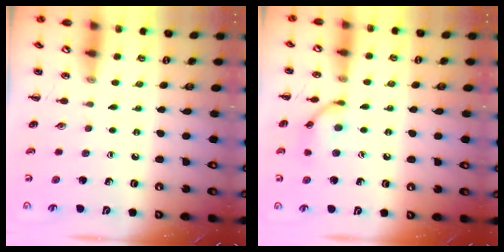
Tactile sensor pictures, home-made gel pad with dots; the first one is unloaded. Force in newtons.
{"total": 9.9, "press": 9.9, "slide": 0.4}